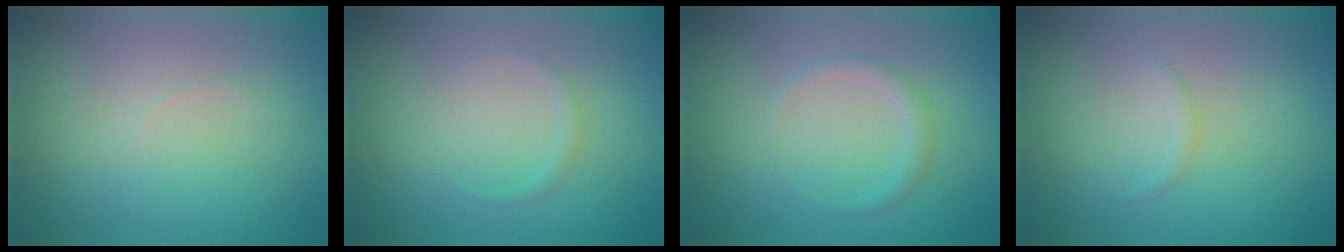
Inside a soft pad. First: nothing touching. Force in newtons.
{"total": 0.6, "press": 0.6, "slide": 0.1}
{"total": 1.2, "press": 1.2, "slide": 0.0}
{"total": 0.5, "press": 0.5, "slide": 0.0}